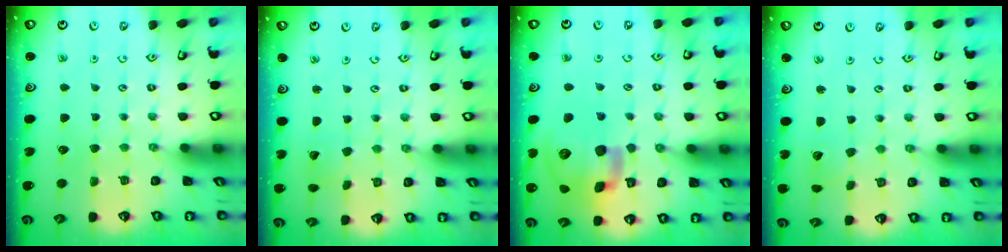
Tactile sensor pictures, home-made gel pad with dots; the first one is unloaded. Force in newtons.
{"total": 2.3, "press": 2.3, "slide": 0.1}
{"total": 20.7, "press": 20.5, "slide": 3.1}
{"total": 2.1, "press": 2.1, "slide": 0.2}